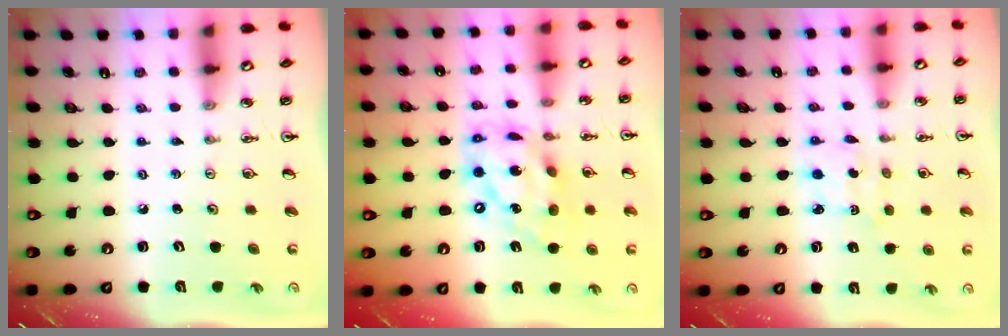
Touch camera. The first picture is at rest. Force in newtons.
{"total": 16.9, "press": 16.9, "slide": 1.4}
{"total": 2.3, "press": 2.3, "slide": 0.6}